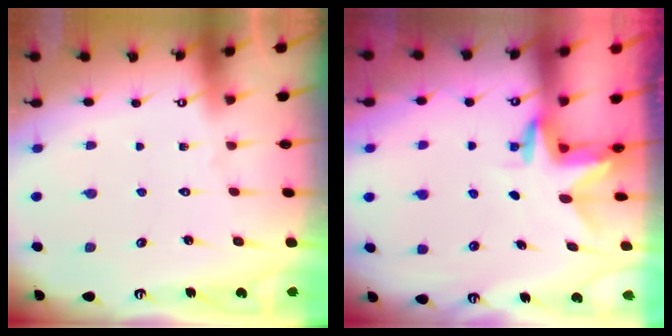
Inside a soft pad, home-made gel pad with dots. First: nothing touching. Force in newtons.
{"total": 3.0, "press": 3.0, "slide": 0.2}